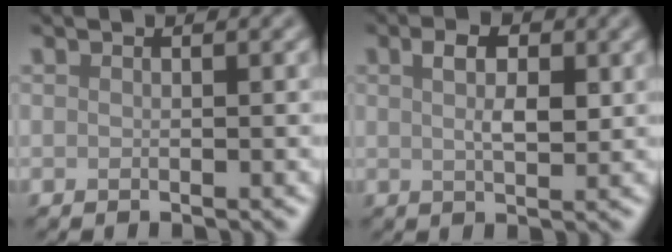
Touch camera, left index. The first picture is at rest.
{"total": 3.5, "force": [1.0, 1.6, 2.9], "torque": [-0.053, 0.003, 0.017]}